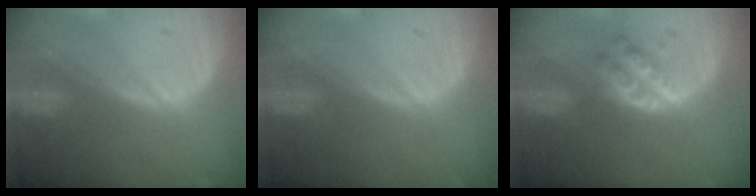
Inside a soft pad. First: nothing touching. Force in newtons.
{"total": 0.0}
{"total": 5.0, "press": 4.4, "slide": 2.4}